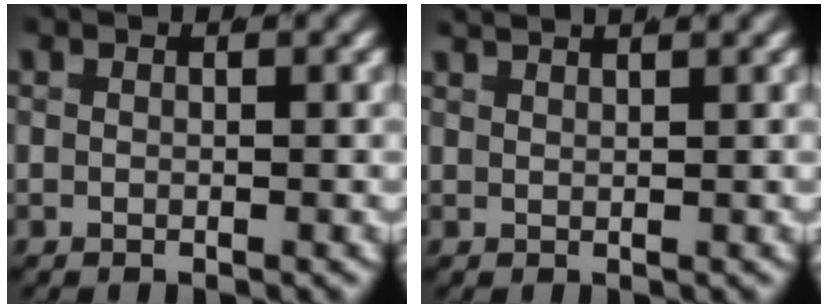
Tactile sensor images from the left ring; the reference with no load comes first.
{"total": 2.2, "force": [2.1, 0.0, 0.5], "torque": [-0.004, 0.009, 0.035]}